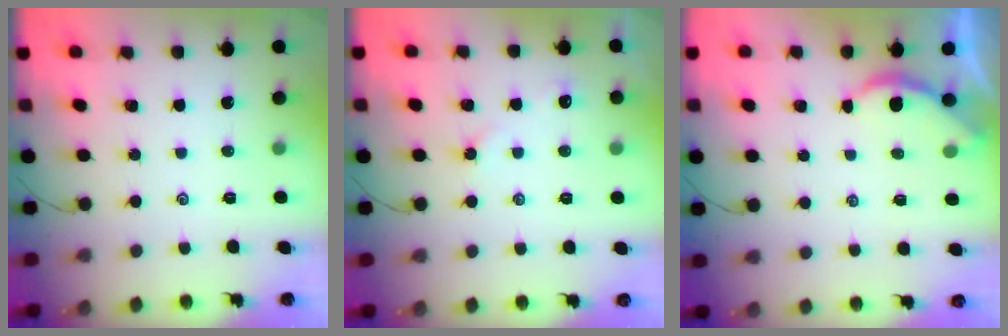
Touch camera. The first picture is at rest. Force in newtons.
{"total": 3.0, "press": 2.9, "slide": 0.4}
{"total": 2.3, "press": 2.3, "slide": 0.2}